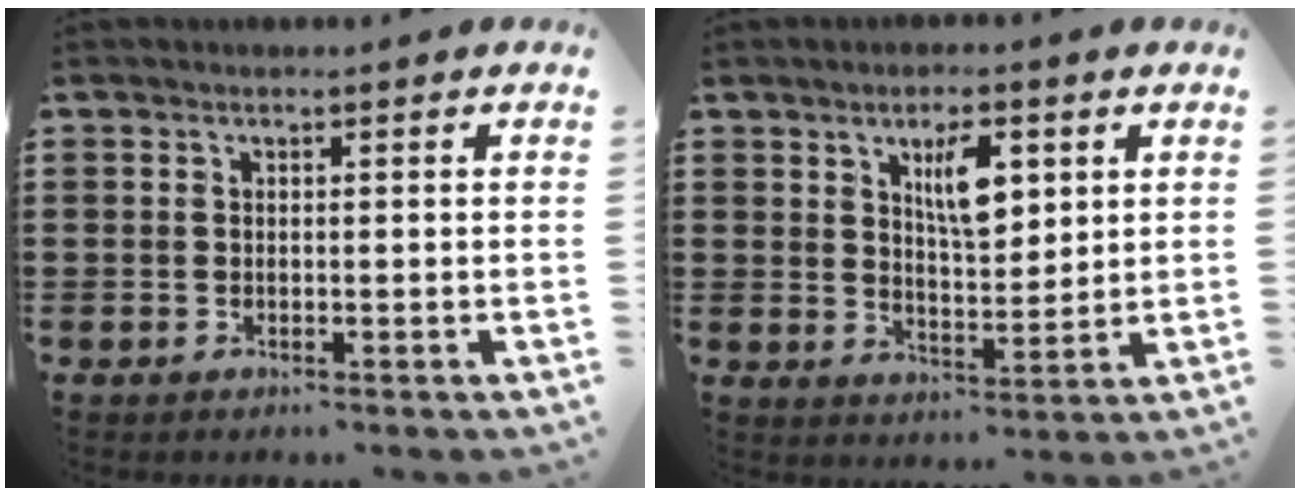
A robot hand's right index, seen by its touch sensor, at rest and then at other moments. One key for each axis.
{"total": 6.8, "fx": 2.9, "fy": 2.8, "fz": 5.4, "tx": -0.091, "ty": 0.000, "tz": 0.043}